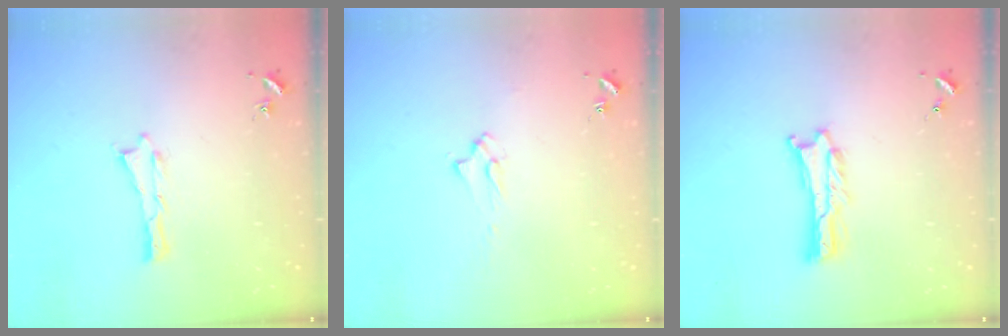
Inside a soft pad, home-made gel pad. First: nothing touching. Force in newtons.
{"total": 2.0, "press": 2.0, "slide": 0.3}
{"total": 1.0, "press": 1.0, "slide": 0.2}